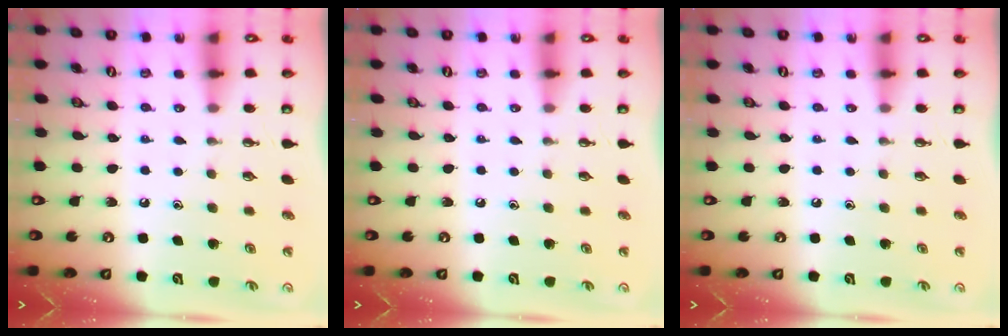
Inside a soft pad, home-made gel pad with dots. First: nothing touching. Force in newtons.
{"total": 0.0}
{"total": 0.0}